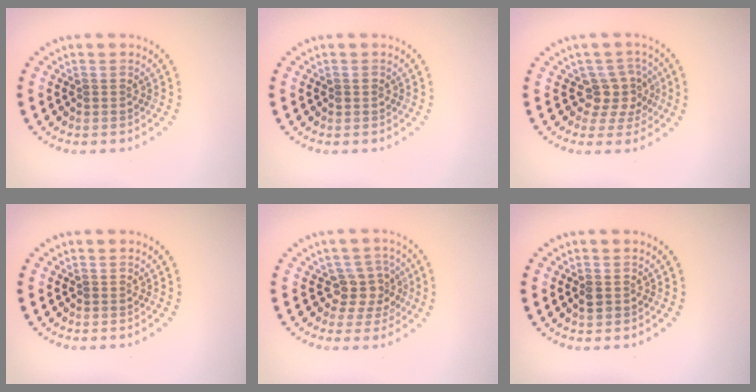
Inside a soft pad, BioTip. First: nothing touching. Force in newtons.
{"total": 0.6, "press": 0.6, "slide": 0.1}
{"total": 2.9, "press": 2.3, "slide": 1.8}
{"total": 0.0}
{"total": 2.9, "press": 2.3, "slide": 1.7}
{"total": 1.3, "press": 1.2, "slide": 0.4}